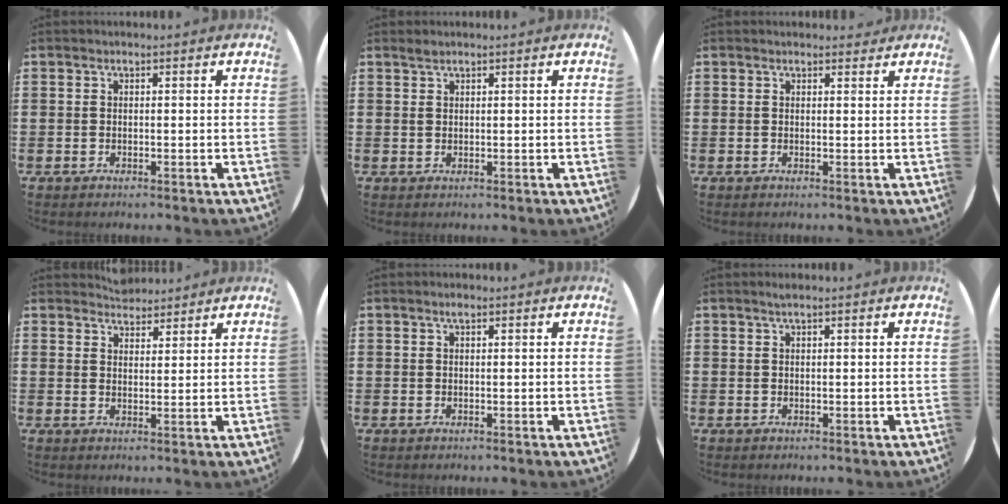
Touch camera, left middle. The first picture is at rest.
{"total": 0.8, "force": [0.7, 0.4, 0.3], "torque": [-0.006, 0.002, 0.013]}
{"total": 0.9, "force": [0.9, 0.4, 0.1], "torque": [0.005, 0.001, 0.015]}
{"total": 3.0, "force": [2.9, 0.5, -0.4], "torque": [0.000, -0.006, 0.056]}
{"total": 0.6, "force": [0.4, 0.2, 0.4], "torque": [-0.009, 0.003, 0.008]}
{"total": 0.6, "force": [0.4, 0.0, 0.4], "torque": [-0.006, 0.001, 0.008]}